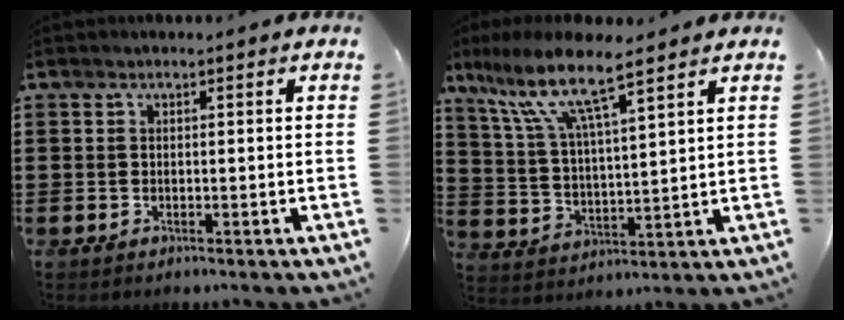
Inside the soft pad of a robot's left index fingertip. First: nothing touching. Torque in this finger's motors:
{"motor_torque": [2.14, 0.00, 1.04, 0.21]}